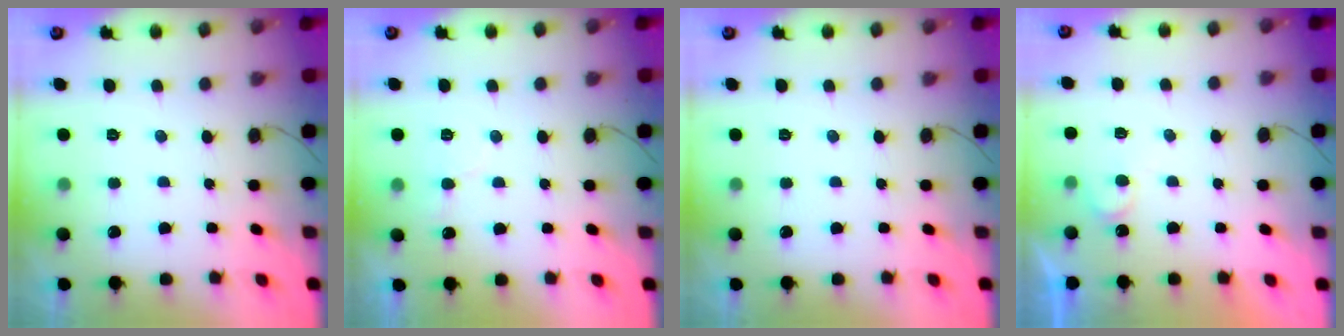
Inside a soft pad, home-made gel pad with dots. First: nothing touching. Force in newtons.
{"total": 4.3, "press": 4.3, "slide": 0.4}
{"total": 0.0}
{"total": 5.6, "press": 5.6, "slide": 0.5}